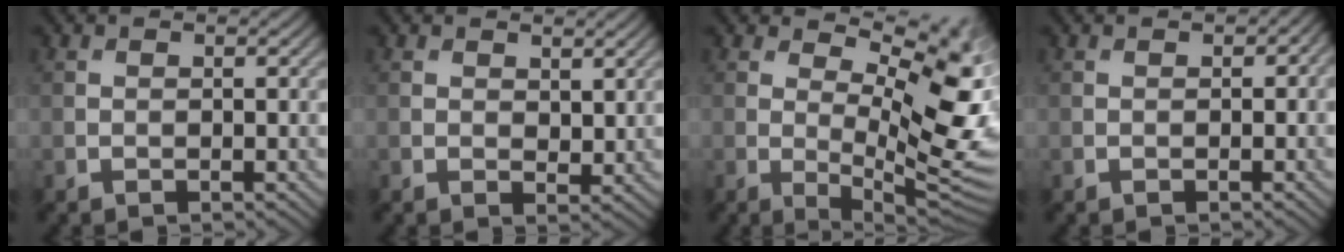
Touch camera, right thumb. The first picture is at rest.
{"total": 2.0, "force": [1.2, 1.2, 1.1], "torque": [-0.019, -0.007, 0.024]}
{"total": 13.8, "force": [4.0, 6.1, 11.7], "torque": [-0.168, 0.003, 0.059]}
{"total": 1.1, "force": [0.3, 0.9, 0.6], "torque": [-0.009, -0.004, 0.003]}